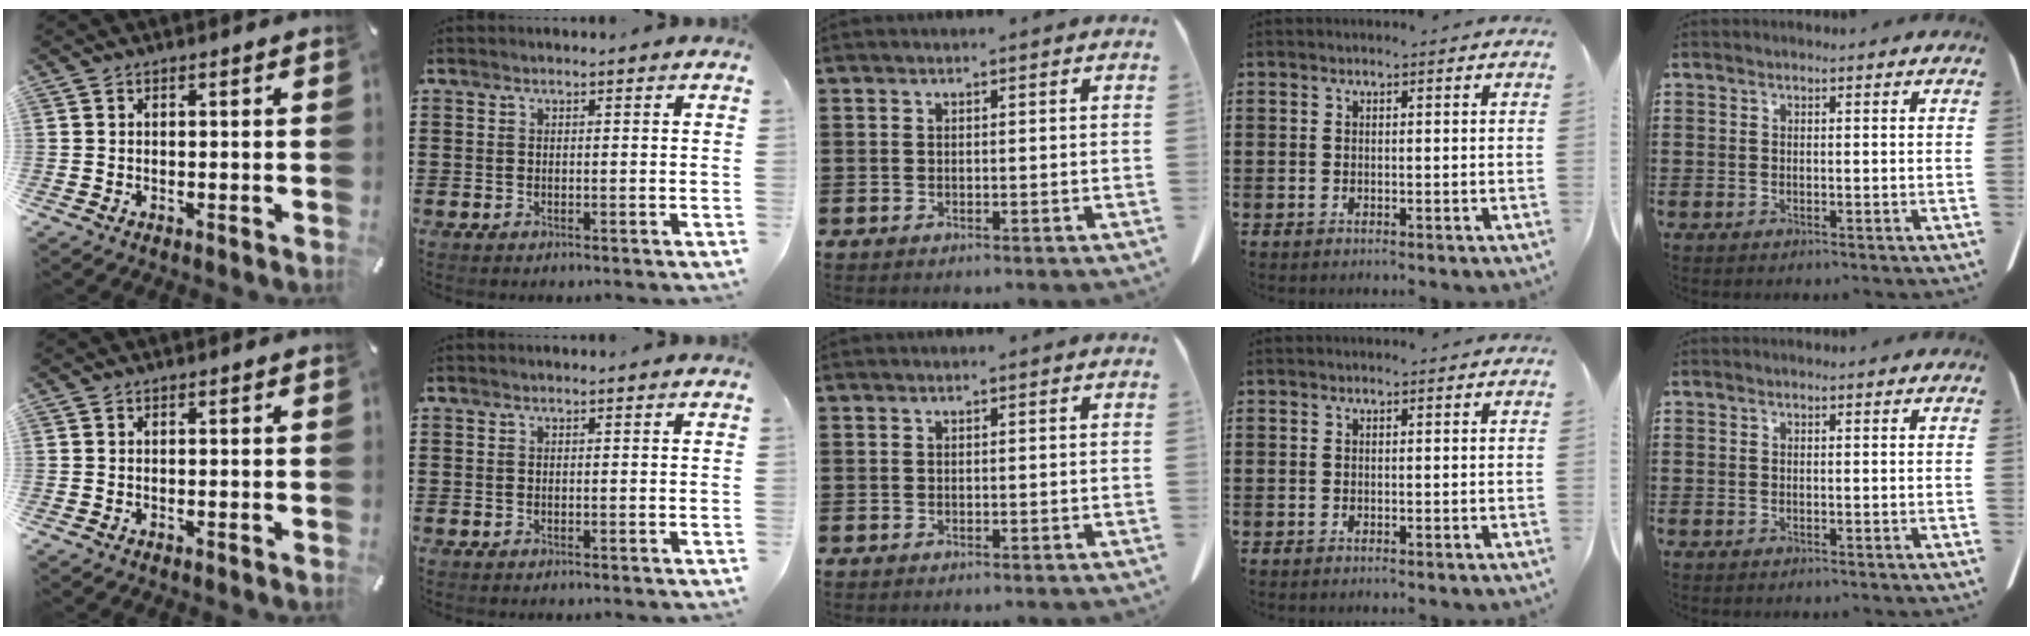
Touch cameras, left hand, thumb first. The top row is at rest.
{}